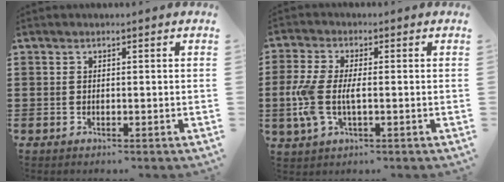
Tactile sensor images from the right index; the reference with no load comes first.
{"total": 6.3, "force": [-0.7, 3.2, 5.4], "torque": [-0.139, -0.007, -0.023]}